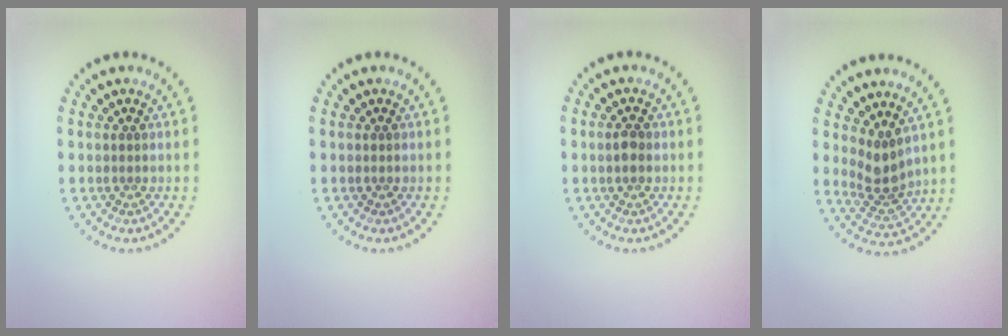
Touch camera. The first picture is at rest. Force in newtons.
{"total": 0.0}
{"total": 1.4, "press": 1.4, "slide": 0.1}
{"total": 2.8, "press": 2.2, "slide": 1.8}